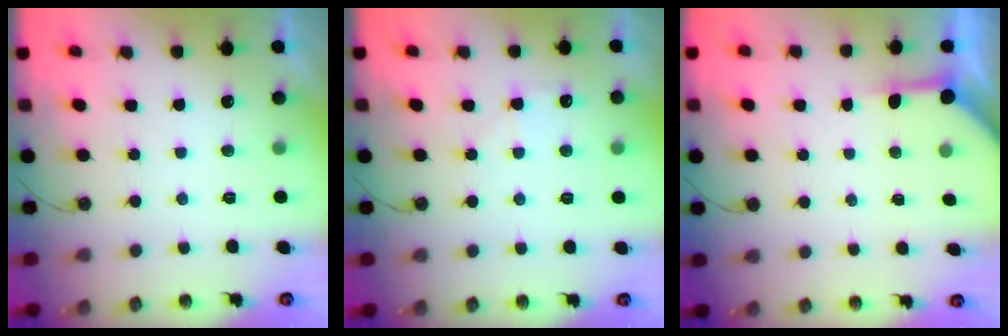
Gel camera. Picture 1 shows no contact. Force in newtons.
{"total": 6.5, "press": 6.5, "slide": 0.8}
{"total": 4.0, "press": 3.9, "slide": 0.5}